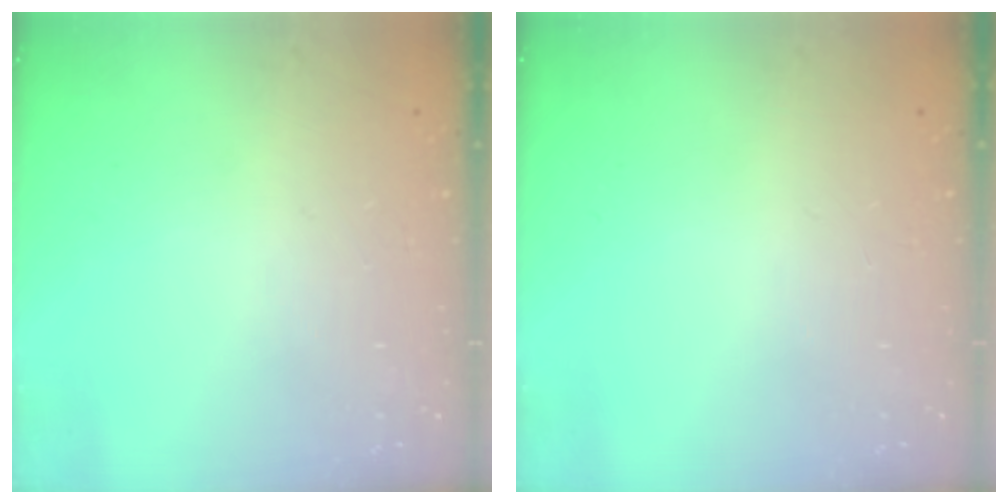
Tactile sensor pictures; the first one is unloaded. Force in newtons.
{"total": 0.0}